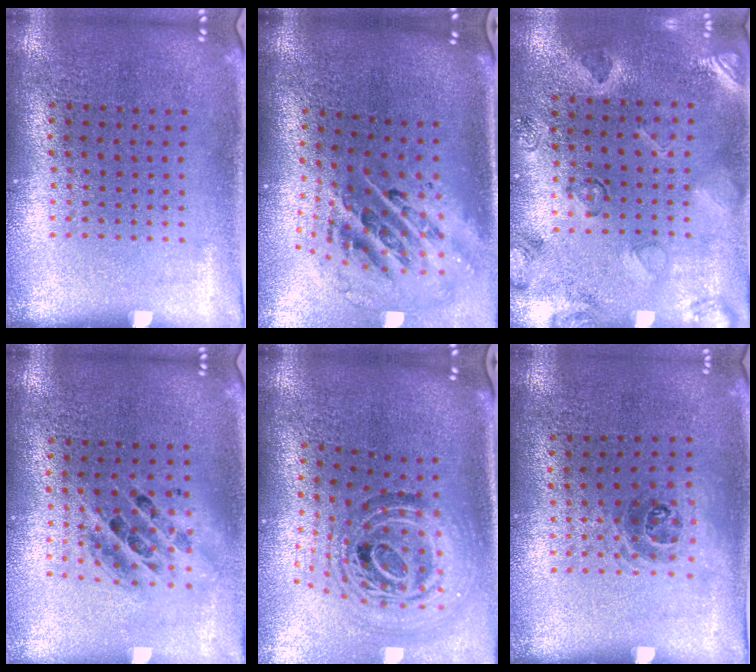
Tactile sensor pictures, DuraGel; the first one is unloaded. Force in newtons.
{"total": 2.7, "press": 1.9, "slide": 2.0}
{"total": 2.4, "press": 1.9, "slide": 1.5}
{"total": 1.5, "press": 1.3, "slide": 0.7}
{"total": 1.9, "press": 1.5, "slide": 1.1}
{"total": 1.0, "press": 0.7, "slide": 0.7}